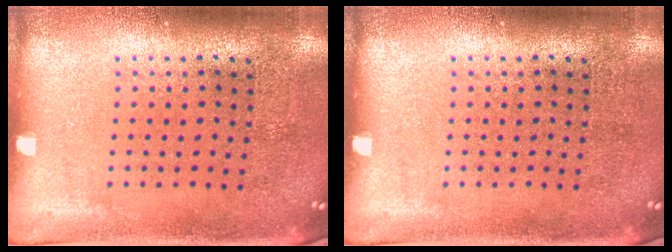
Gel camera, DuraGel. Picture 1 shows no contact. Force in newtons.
{"total": 0.0}